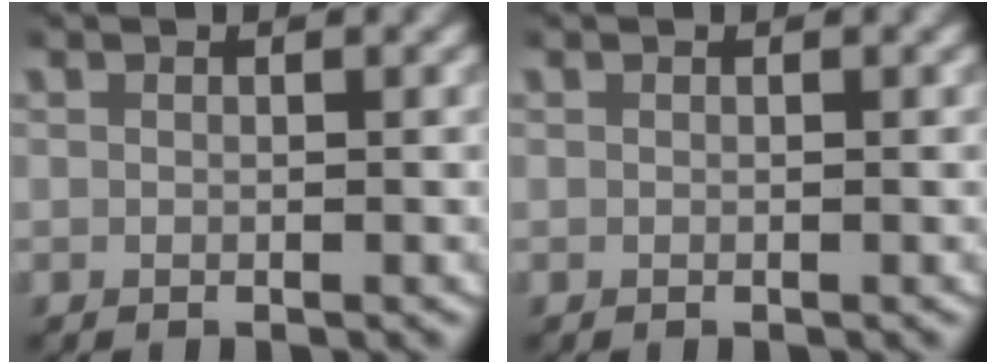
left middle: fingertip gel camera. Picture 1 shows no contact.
{"total": 0.0}